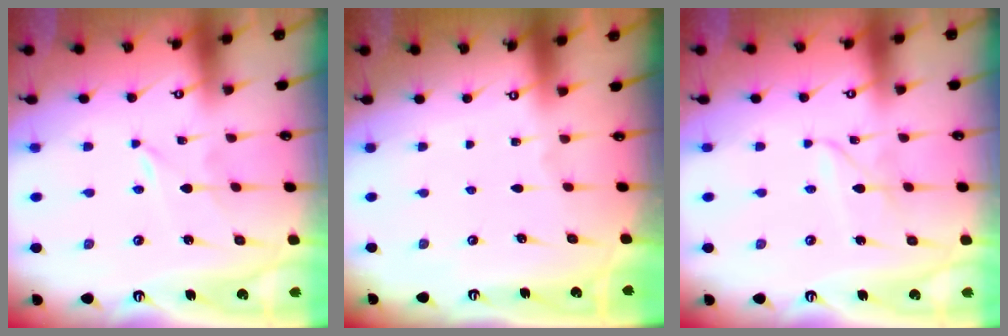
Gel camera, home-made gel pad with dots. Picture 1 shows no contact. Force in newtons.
{"total": 0.0}
{"total": 2.8, "press": 2.8, "slide": 0.3}